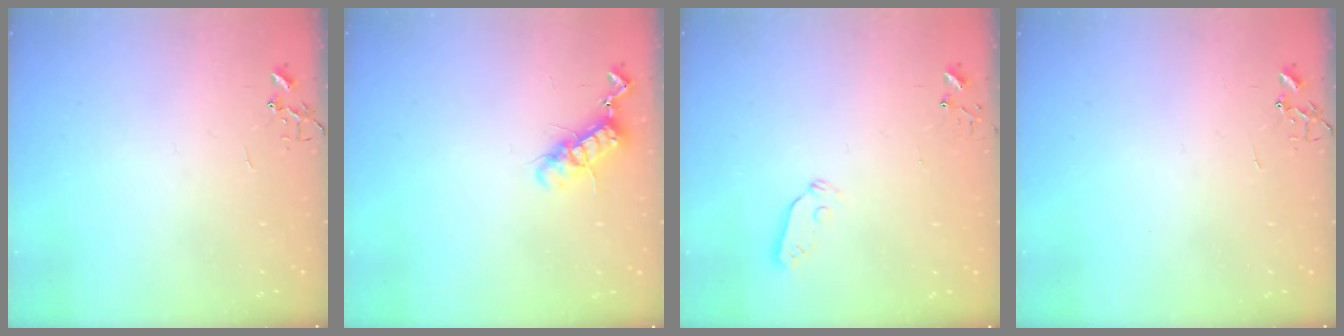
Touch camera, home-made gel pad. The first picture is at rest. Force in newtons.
{"total": 11.1, "press": 11.1, "slide": 0.3}
{"total": 3.9, "press": 3.8, "slide": 0.6}
{"total": 0.0}